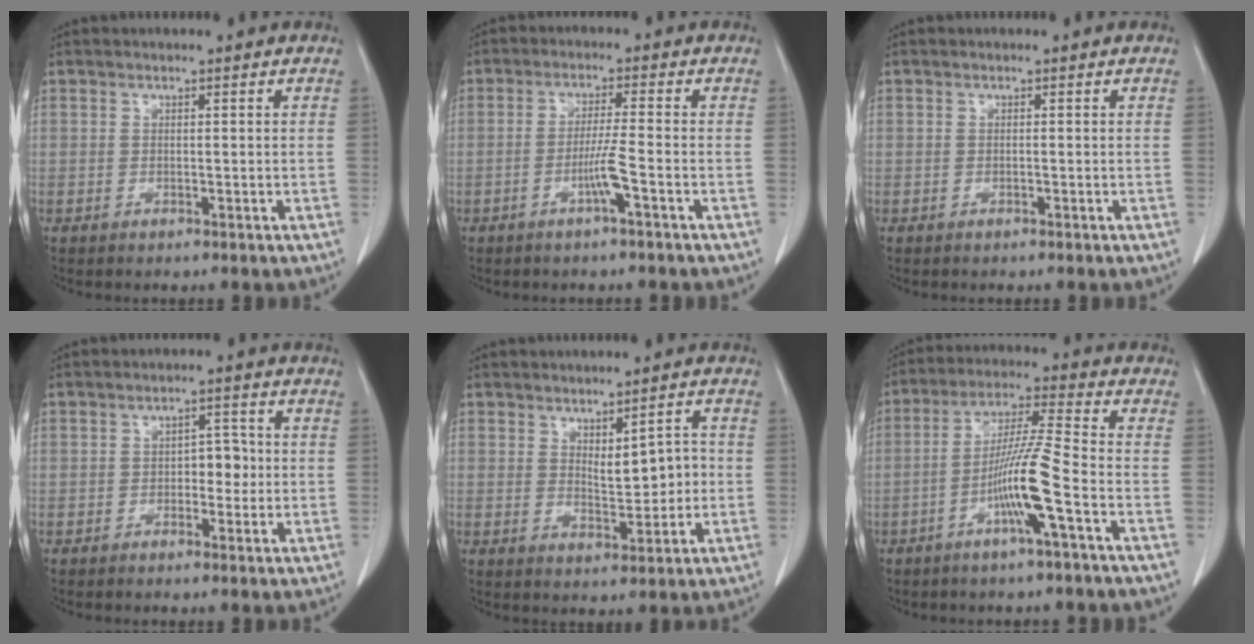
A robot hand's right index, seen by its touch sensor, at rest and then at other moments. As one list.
[{"total": 4.2, "force": [-1.7, -0.7, 3.7], "torque": [-0.071, -0.003, -0.035]}, {"total": 0.0}, {"total": 3.4, "force": [-0.4, 2.0, 2.7], "torque": [-0.031, 0.009, -0.006]}, {"total": 5.2, "force": [0.6, 2.2, 4.7], "torque": [-0.069, 0.005, 0.018]}, {"total": 9.9, "force": [-3.7, -0.8, 9.1], "torque": [-0.177, 0.001, -0.072]}]